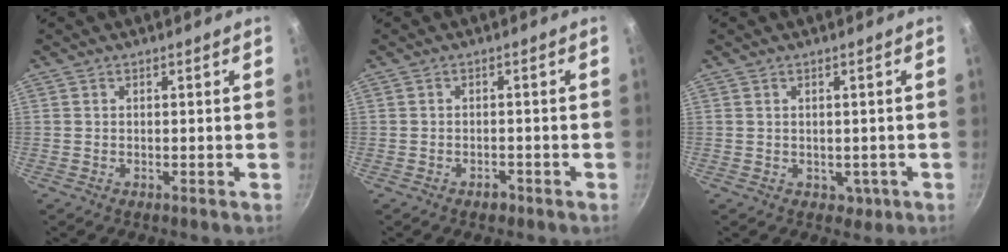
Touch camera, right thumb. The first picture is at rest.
{"total": 1.5, "force": [-1.1, 0.9, 0.6], "torque": [-0.008, 0.007, -0.016]}
{"total": 2.0, "force": [-0.2, 1.7, 1.1], "torque": [-0.007, -0.001, 0.006]}